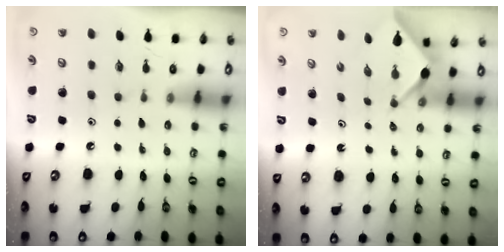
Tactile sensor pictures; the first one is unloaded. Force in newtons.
{"total": 2.4, "press": 2.4, "slide": 0.3}